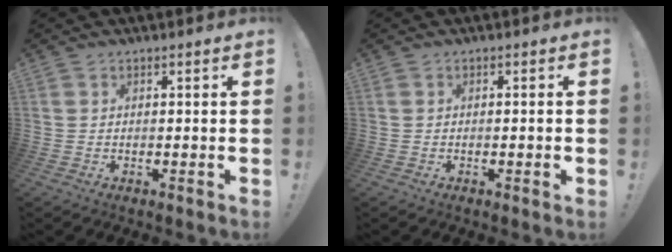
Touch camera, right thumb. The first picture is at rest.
{"total": 1.3, "force": [-0.6, 0.0, 1.1], "torque": [-0.023, 0.003, -0.010]}